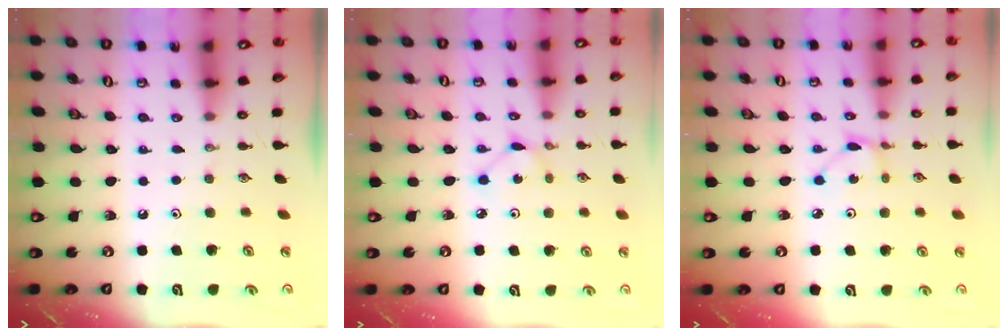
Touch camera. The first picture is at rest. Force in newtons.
{"total": 1.5, "press": 1.5, "slide": 0.1}
{"total": 2.6, "press": 2.6, "slide": 0.3}